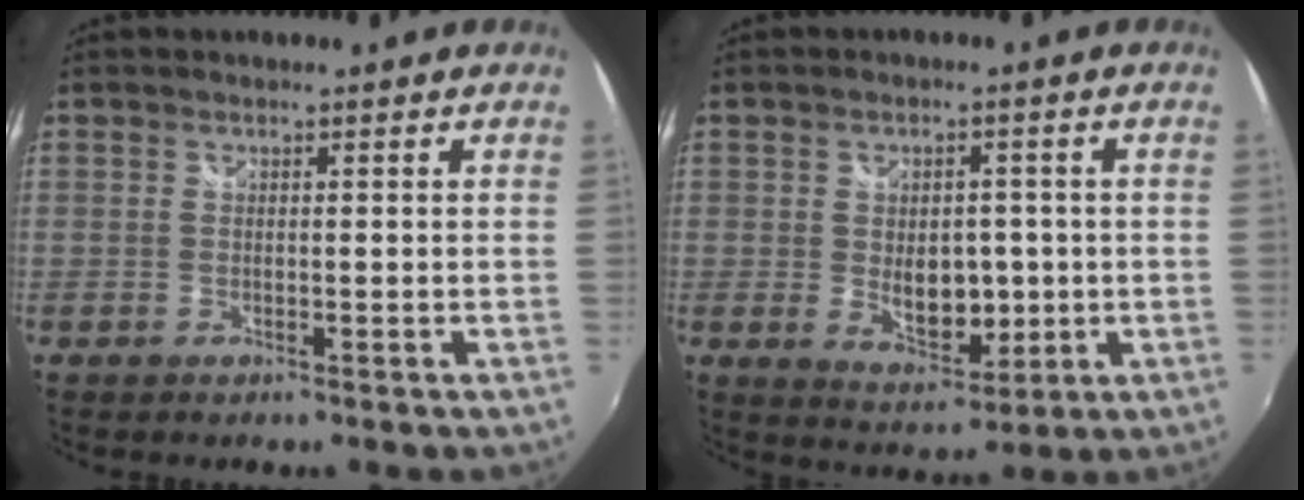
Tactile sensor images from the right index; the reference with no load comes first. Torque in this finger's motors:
{"motor_torque": [0.27, -0.15, 0.20, 0.06]}